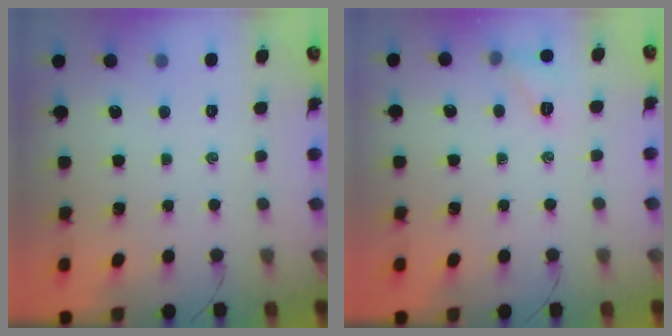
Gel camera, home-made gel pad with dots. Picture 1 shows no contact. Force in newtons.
{"total": 6.8, "press": 6.7, "slide": 1.5}